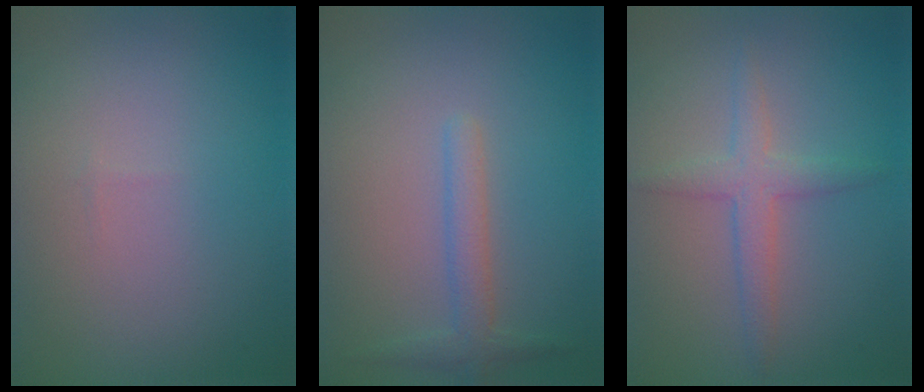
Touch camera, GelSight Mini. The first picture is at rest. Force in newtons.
{"total": 2.0, "press": 2.0, "slide": 0.1}
{"total": 2.6, "press": 2.6, "slide": 0.1}